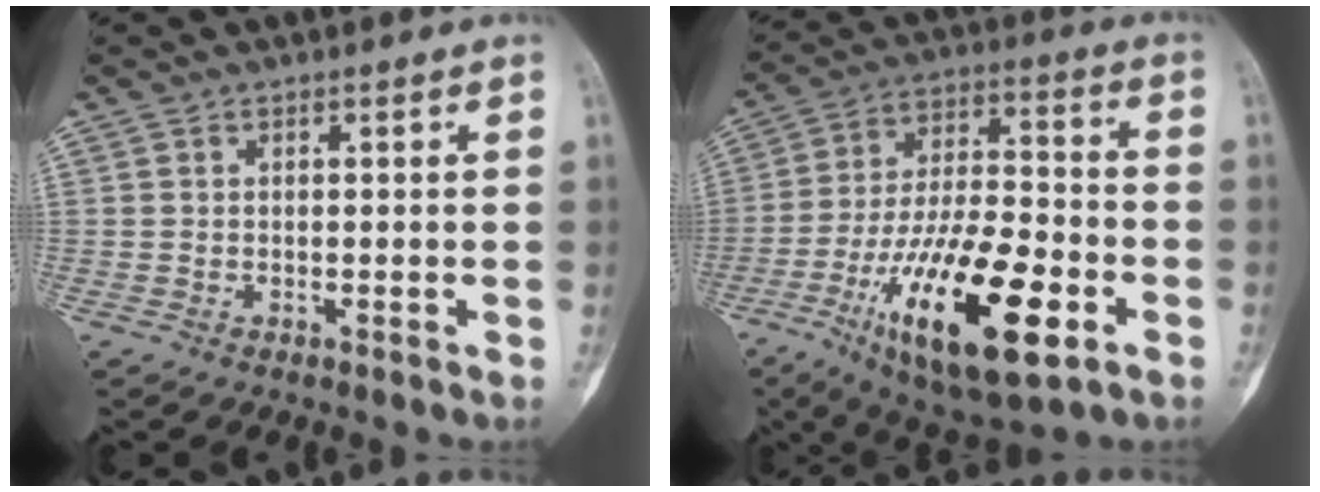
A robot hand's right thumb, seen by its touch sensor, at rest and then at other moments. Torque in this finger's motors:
{"motor_torque": [0.45, 0.87, 1.46, -1.31, 0.29]}